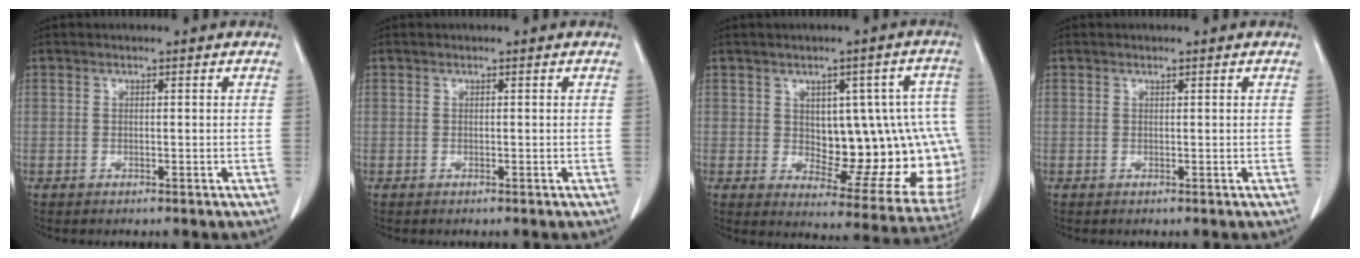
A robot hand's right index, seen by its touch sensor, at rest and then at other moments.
{"total": 0.0}
{"total": 16.7, "force": [0.5, 7.4, 14.9], "torque": [-0.139, 0.023, 0.030]}
{"total": 0.0}